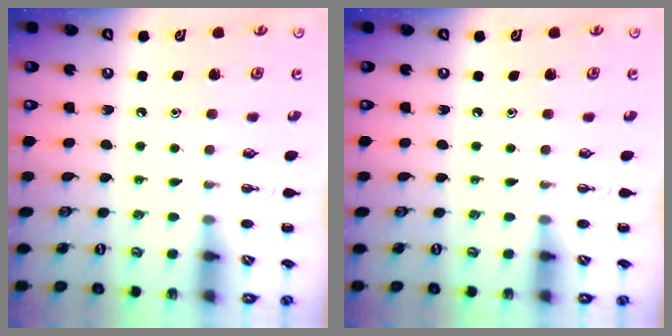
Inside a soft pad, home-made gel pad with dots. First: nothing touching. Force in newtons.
{"total": 0.0}